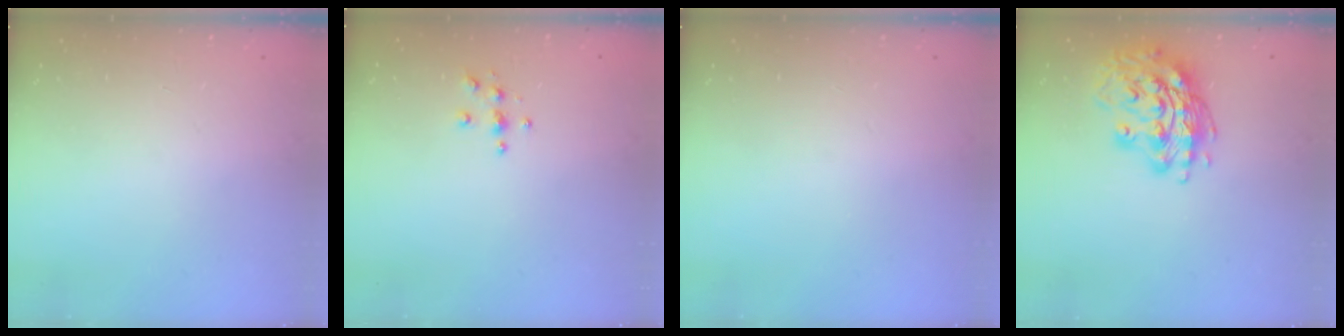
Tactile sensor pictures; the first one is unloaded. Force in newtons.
{"total": 3.9, "press": 3.8, "slide": 0.4}
{"total": 0.0}
{"total": 16.3, "press": 16.1, "slide": 2.8}